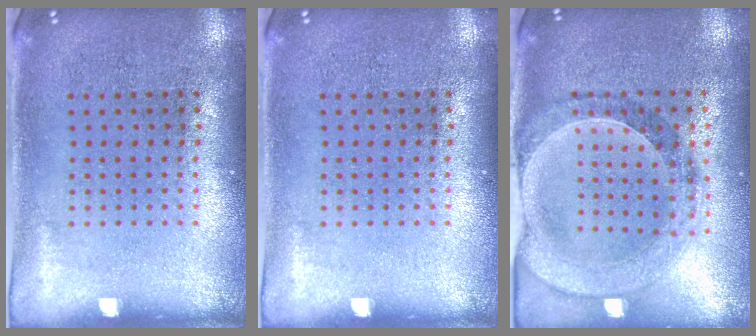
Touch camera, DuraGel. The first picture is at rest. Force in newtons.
{"total": 0.0}
{"total": 0.9, "press": 0.9, "slide": 0.2}